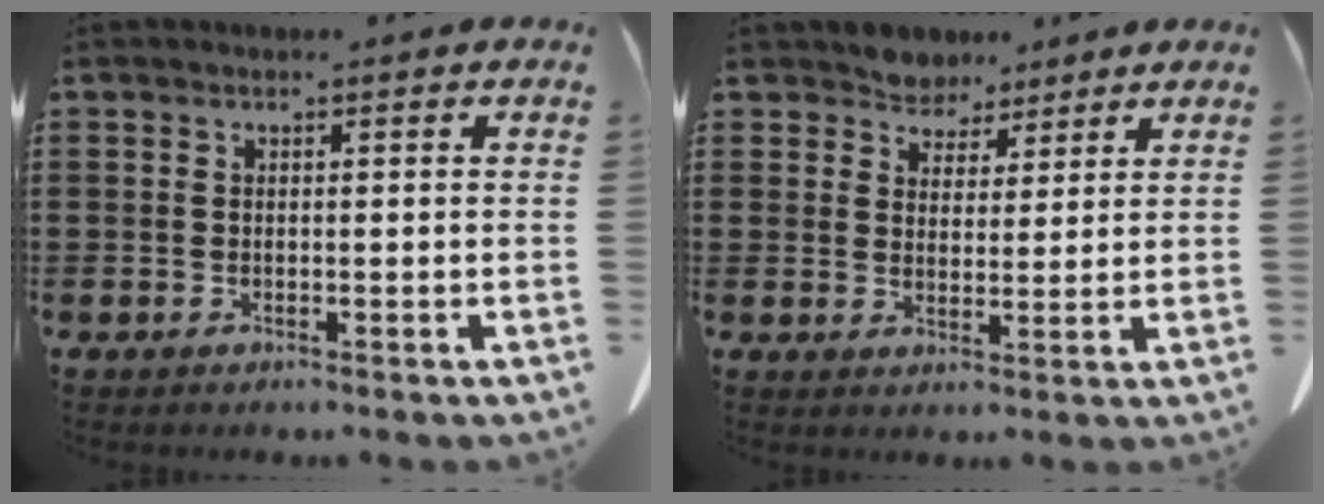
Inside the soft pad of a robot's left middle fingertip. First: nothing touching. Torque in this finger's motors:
{"motor_torque": [-0.03, 0.02, 0.04, 0.01]}